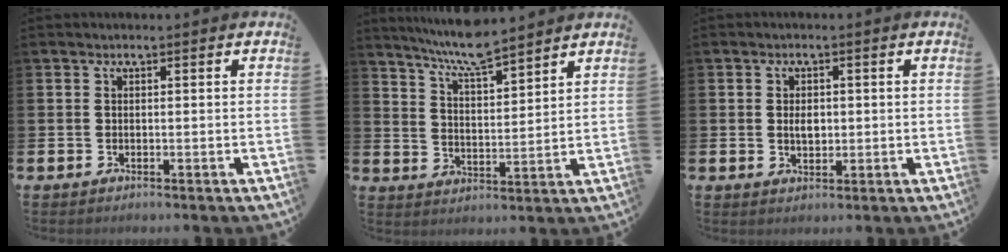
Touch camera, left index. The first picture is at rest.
{"total": 7.2, "force": [6.8, 0.4, 2.4], "torque": [-0.072, -0.034, 0.123]}
{"total": 2.3, "force": [0.2, 1.5, 1.7], "torque": [-0.018, 0.001, -0.002]}